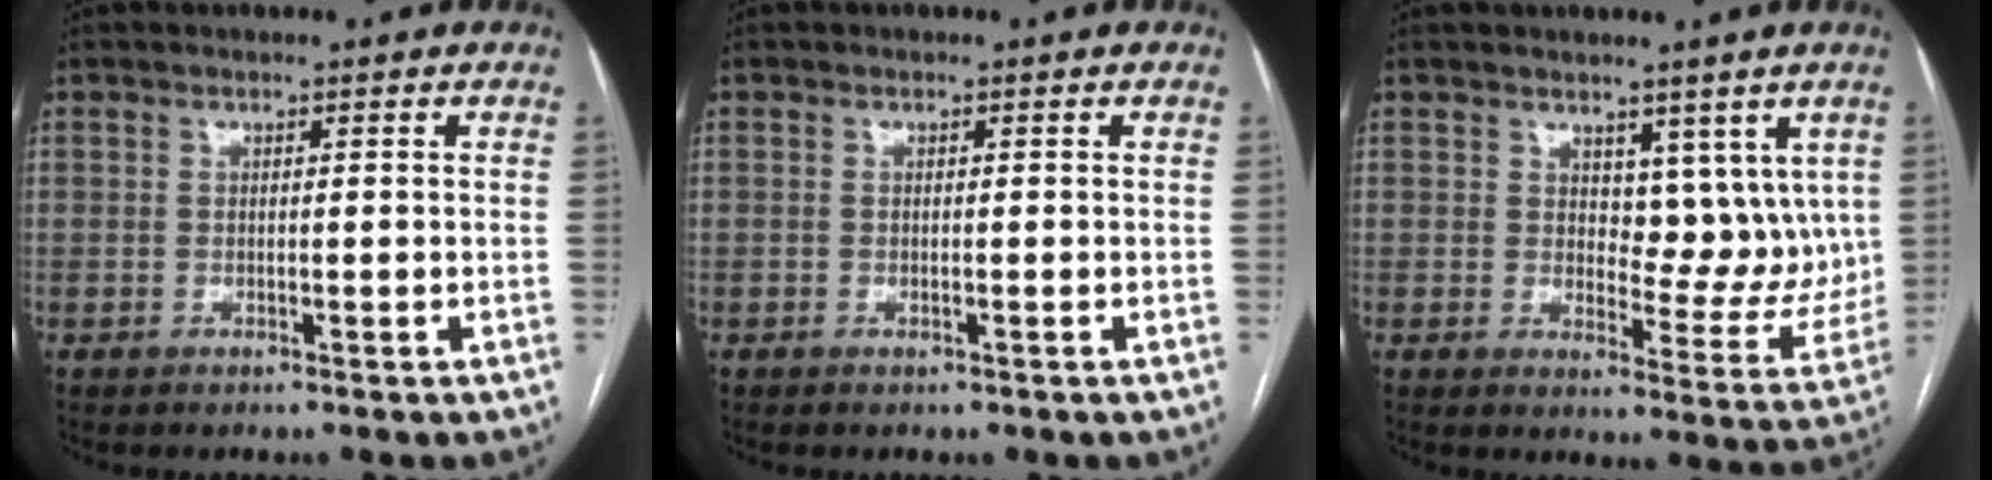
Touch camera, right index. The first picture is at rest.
{"total": 0.0}
{"total": 7.7, "force": [3.9, 4.3, 5.0], "torque": [-0.049, -0.006, 0.066]}